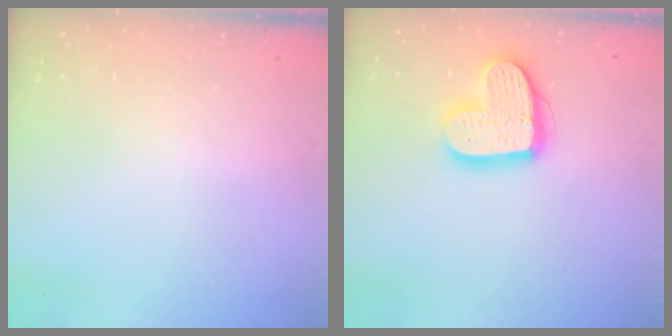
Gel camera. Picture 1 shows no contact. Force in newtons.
{"total": 16.1, "press": 16.1, "slide": 1.3}